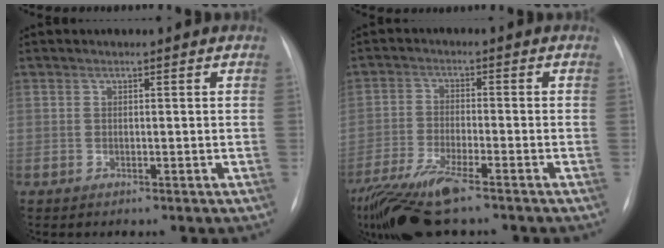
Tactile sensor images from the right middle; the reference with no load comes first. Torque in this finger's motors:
{"motor_torque": [1.05, -1.03, 0.53, 0.12]}